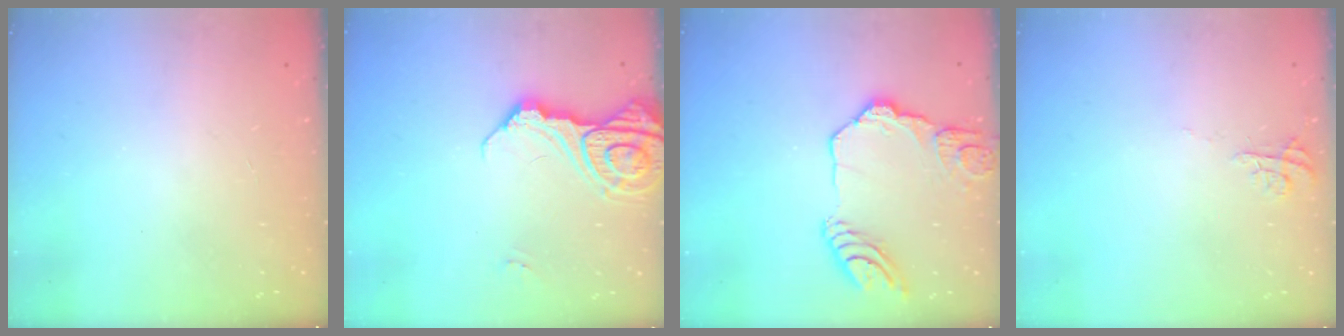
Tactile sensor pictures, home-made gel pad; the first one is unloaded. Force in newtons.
{"total": 13.1, "press": 13.0, "slide": 1.3}
{"total": 15.7, "press": 15.6, "slide": 2.0}
{"total": 5.3, "press": 5.3, "slide": 0.5}